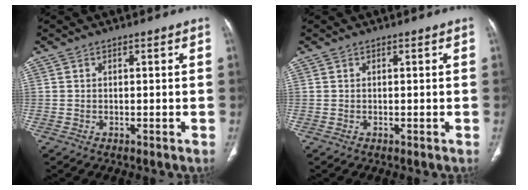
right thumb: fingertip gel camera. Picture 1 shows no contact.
{"total": 0.0}